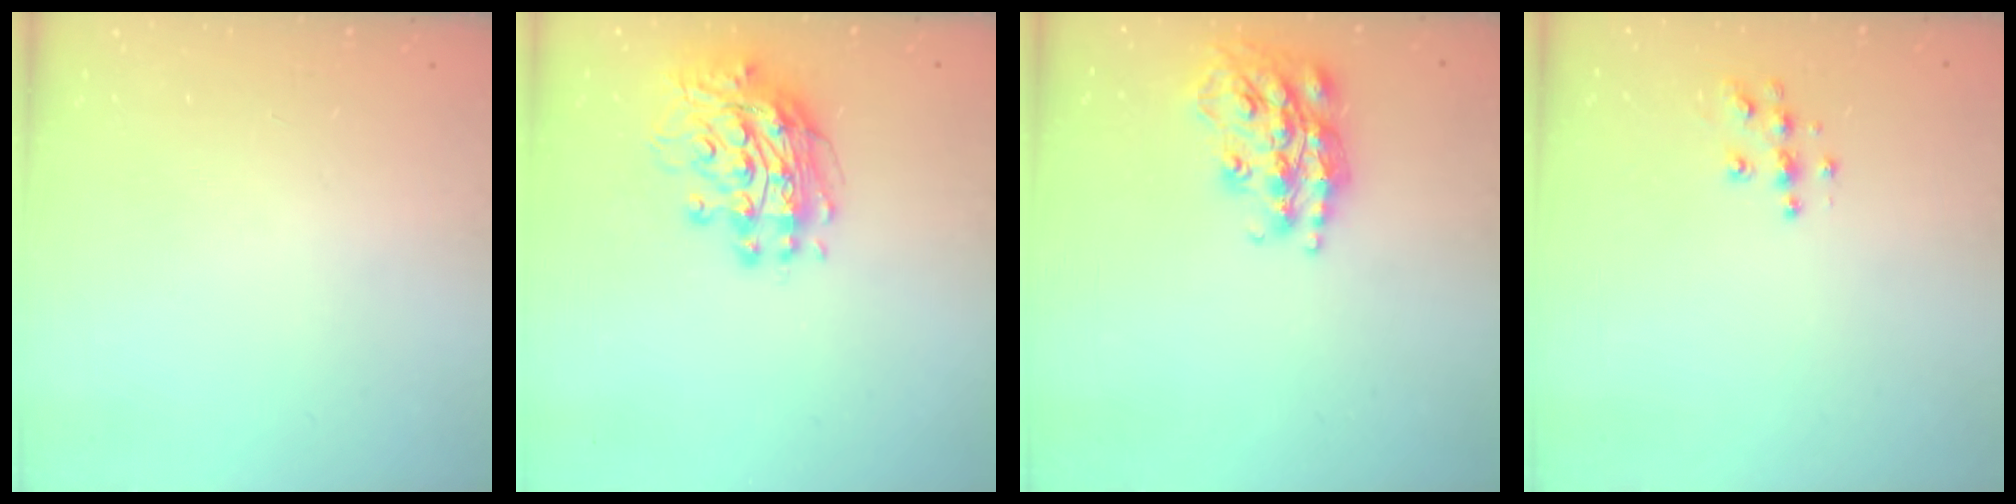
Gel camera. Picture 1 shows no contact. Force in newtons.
{"total": 12.2, "press": 12.1, "slide": 1.3}
{"total": 19.2, "press": 19.2, "slide": 1.3}
{"total": 7.6, "press": 7.6, "slide": 0.4}